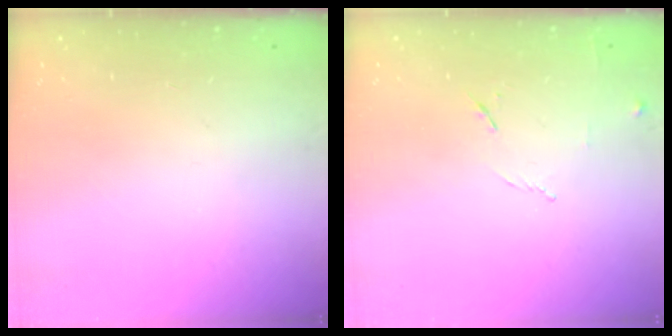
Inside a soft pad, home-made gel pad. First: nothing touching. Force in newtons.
{"total": 5.9, "press": 5.8, "slide": 1.1}